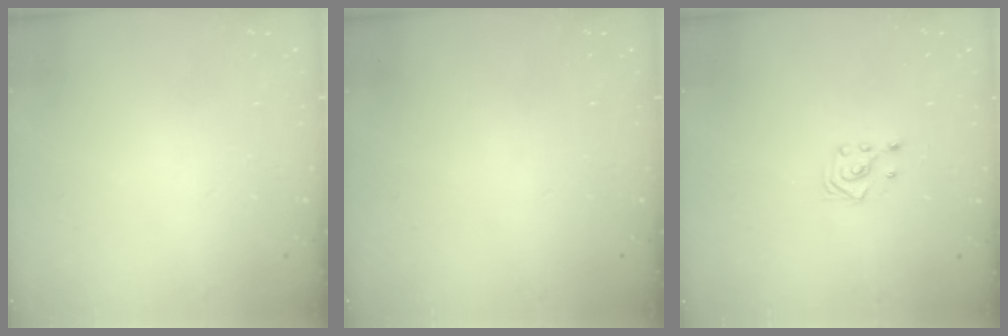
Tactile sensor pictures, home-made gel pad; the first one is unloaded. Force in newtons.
{"total": 0.0}
{"total": 2.9, "press": 2.7, "slide": 1.0}